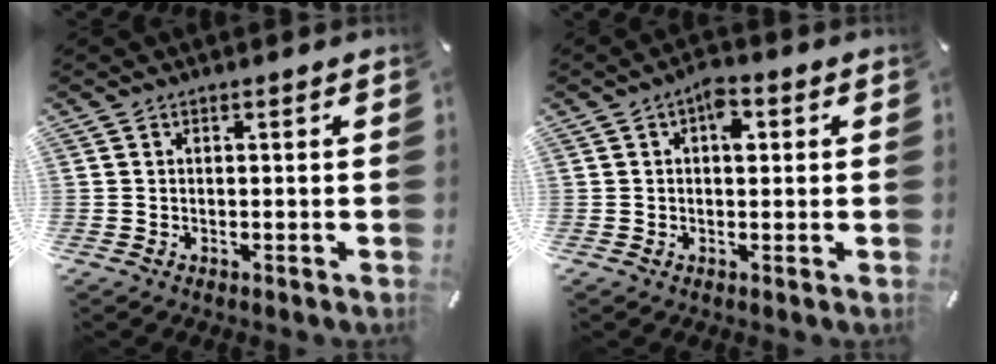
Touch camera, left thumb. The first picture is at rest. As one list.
[{"total": 4.8, "force": [1.2, 2.7, 3.7], "torque": [-0.046, -0.003, 0.012]}]